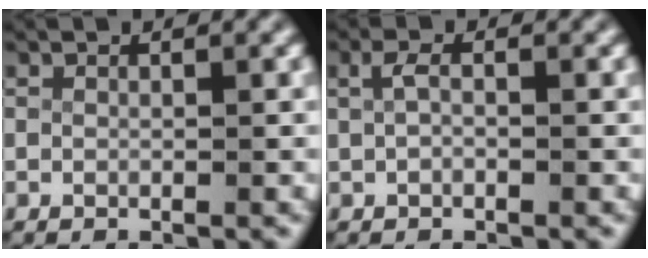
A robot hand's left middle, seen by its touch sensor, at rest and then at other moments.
{"total": 1.1, "force": [0.0, 0.5, 1.0], "torque": [-0.031, -0.006, 0.007]}